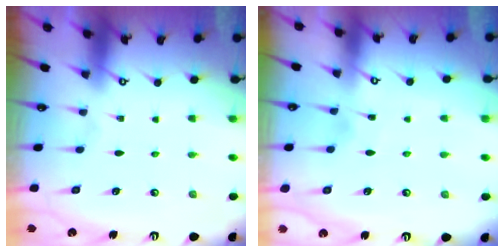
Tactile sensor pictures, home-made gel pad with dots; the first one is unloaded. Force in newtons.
{"total": 2.2, "press": 2.1, "slide": 0.3}